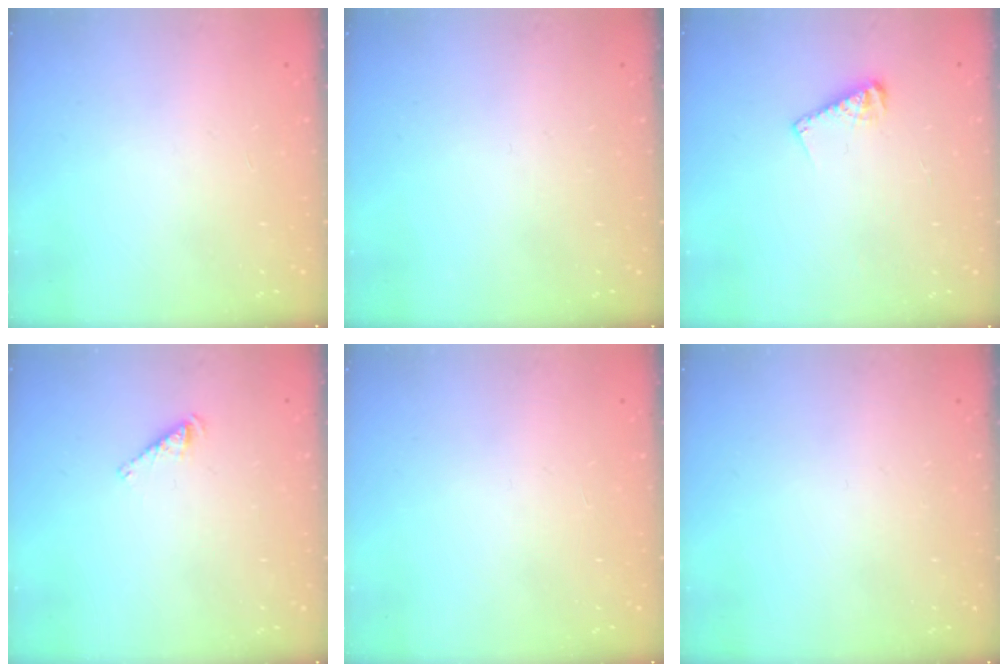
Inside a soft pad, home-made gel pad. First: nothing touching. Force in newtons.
{"total": 0.0}
{"total": 6.1, "press": 6.1, "slide": 0.2}
{"total": 2.8, "press": 2.8, "slide": 0.5}
{"total": 0.0}
{"total": 0.0}